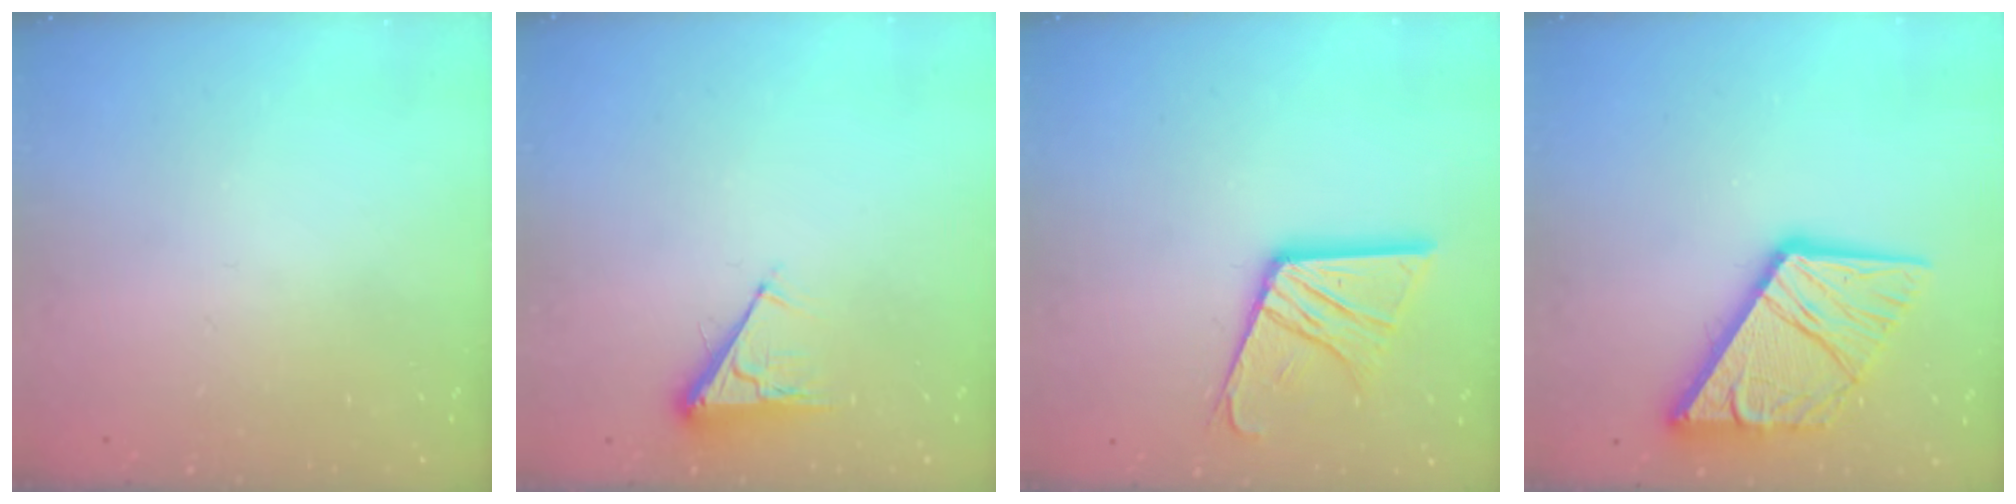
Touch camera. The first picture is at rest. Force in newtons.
{"total": 4.4, "press": 4.4, "slide": 0.8}
{"total": 15.3, "press": 15.2, "slide": 1.5}
{"total": 17.9, "press": 17.8, "slide": 2.1}